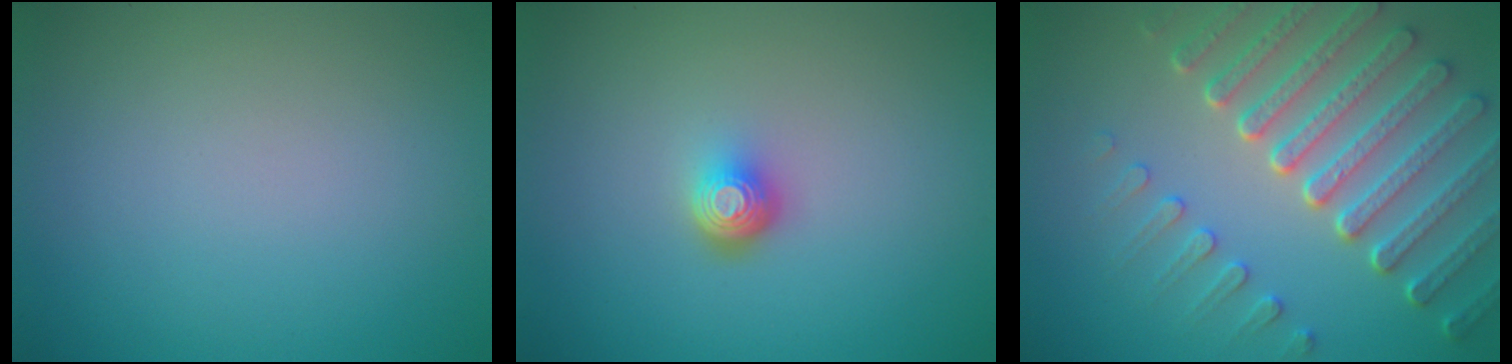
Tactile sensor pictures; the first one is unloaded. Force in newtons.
{"total": 2.3, "press": 1.4, "slide": 1.8}
{"total": 7.3, "press": 5.6, "slide": 4.6}